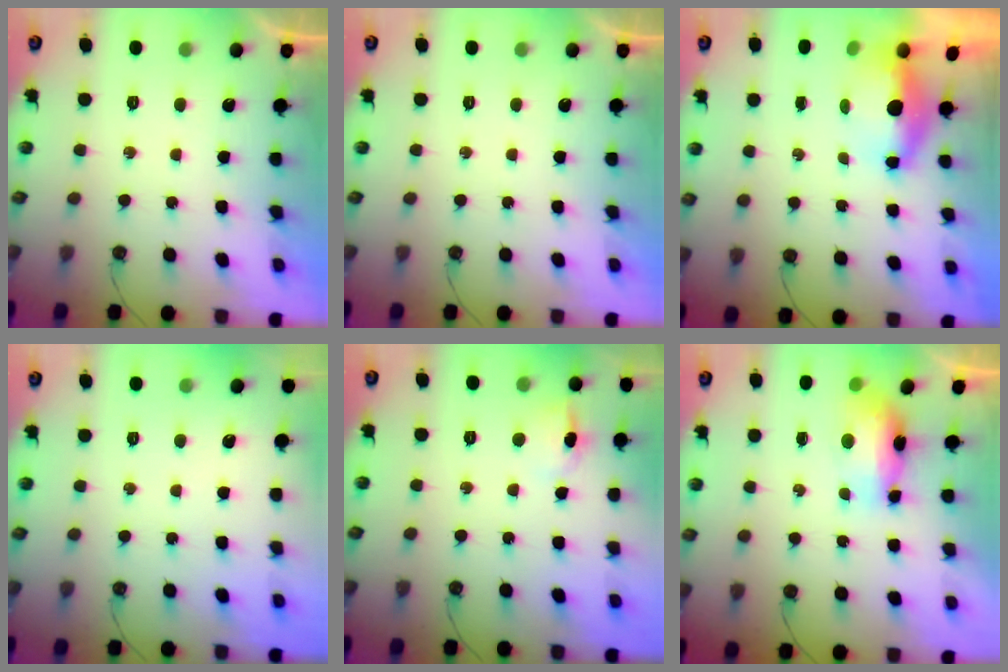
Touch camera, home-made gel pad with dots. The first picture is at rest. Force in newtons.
{"total": 0.0}
{"total": 5.6, "press": 5.6, "slide": 0.7}
{"total": 0.0}
{"total": 6.0, "press": 5.9, "slide": 1.0}
{"total": 14.8, "press": 10.0, "slide": 10.8}